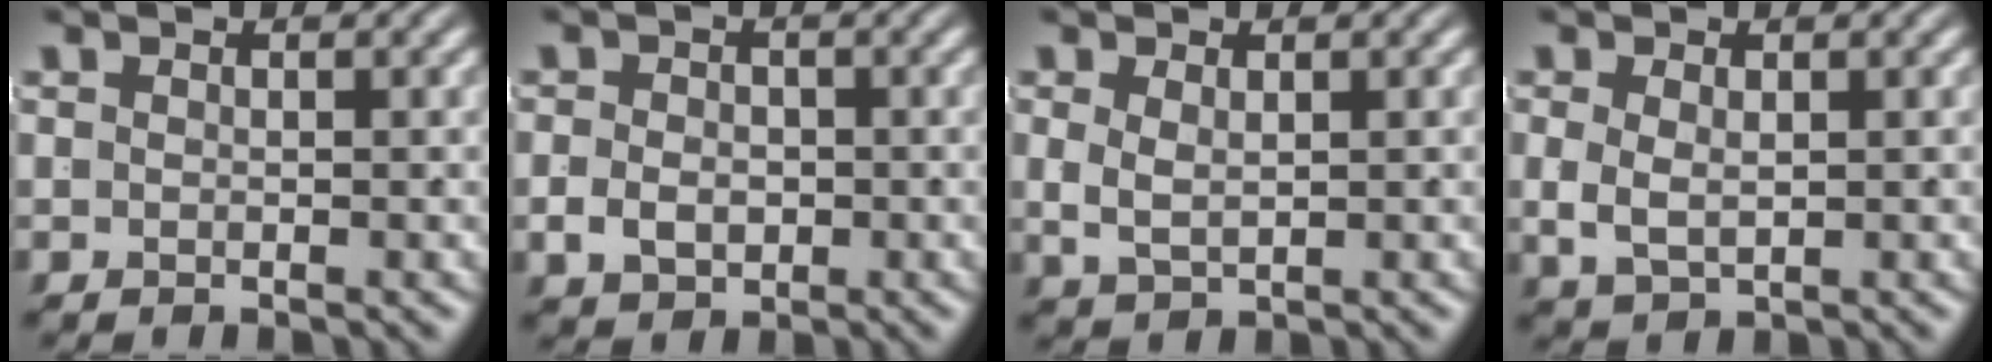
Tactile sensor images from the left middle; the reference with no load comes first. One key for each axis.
{"total": 2.3, "fx": -0.7, "fy": 1.7, "fz": 1.4, "tx": -0.019, "ty": -0.002, "tz": -0.007}
{"total": 2.4, "fx": 0.5, "fy": 1.7, "fz": 1.6, "tx": -0.038, "ty": -0.005, "tz": 0.020}
{"total": 2.6, "fx": 0.2, "fy": 1.9, "fz": 1.8, "tx": -0.045, "ty": -0.007, "tz": 0.017}